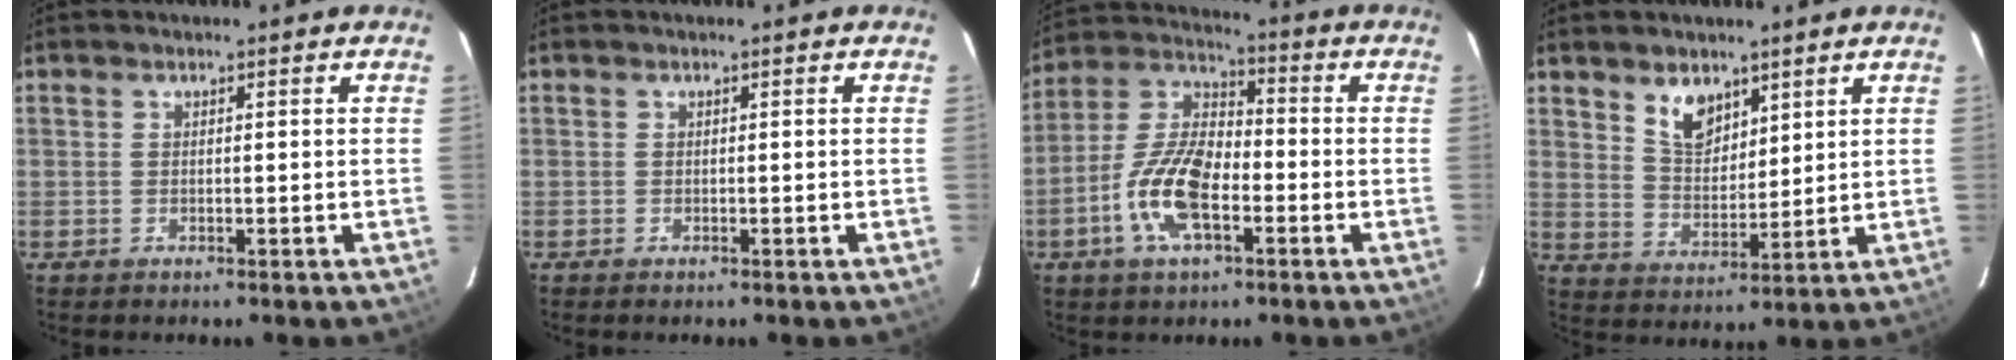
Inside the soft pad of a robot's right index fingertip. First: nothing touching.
{"total": 0.0}
{"total": 13.0, "force": [-4.9, 5.9, 10.5], "torque": [-0.225, 0.005, -0.096]}
{"total": 7.1, "force": [4.5, 4.2, 3.5], "torque": [-0.055, 0.005, 0.091]}